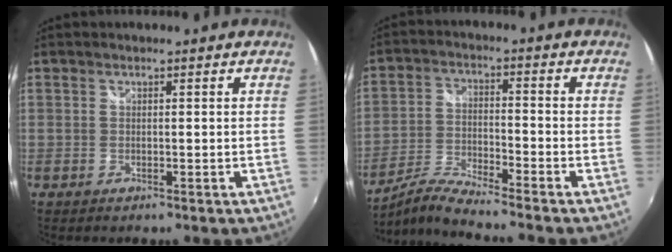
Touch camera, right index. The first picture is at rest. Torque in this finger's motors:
{"motor_torque": [0.03, -0.07, 0.01, -0.01]}